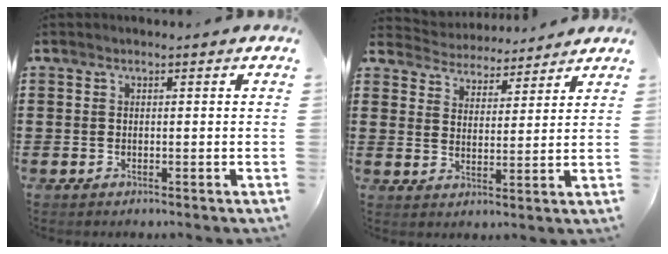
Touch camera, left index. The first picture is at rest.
{"total": 4.1, "force": [4.0, 0.5, -0.5], "torque": [-0.013, -0.024, 0.069]}